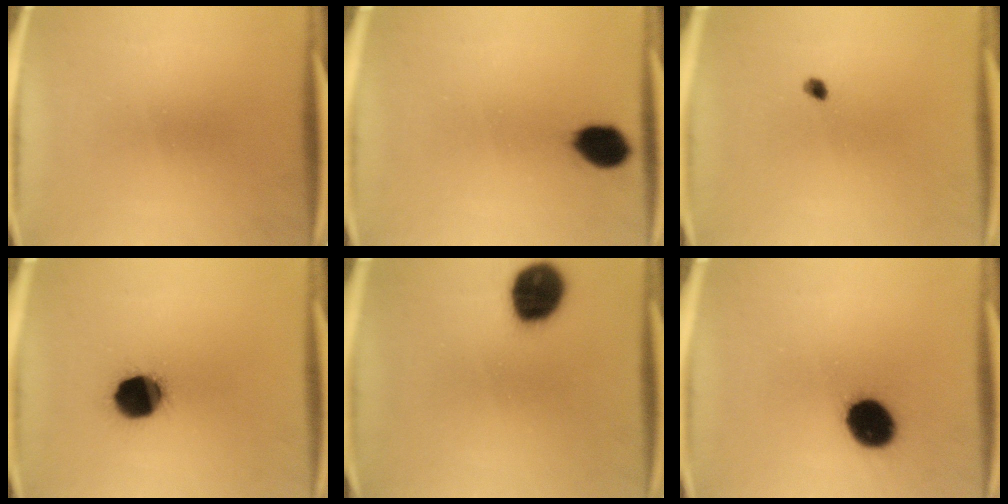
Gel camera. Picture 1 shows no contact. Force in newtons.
{"total": 7.5}
{"total": 1.2}
{"total": 13.2}
{"total": 13.6}
{"total": 12.1}